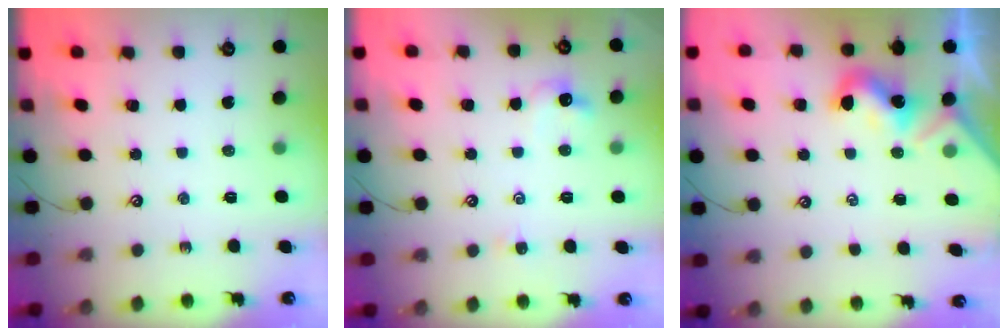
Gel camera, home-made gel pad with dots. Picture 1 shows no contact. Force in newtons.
{"total": 2.4, "press": 2.3, "slide": 0.7}
{"total": 2.1, "press": 2.0, "slide": 0.4}